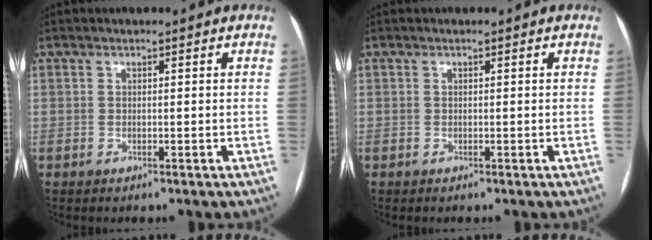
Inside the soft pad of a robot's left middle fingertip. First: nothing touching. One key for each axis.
{"total": 0.0}